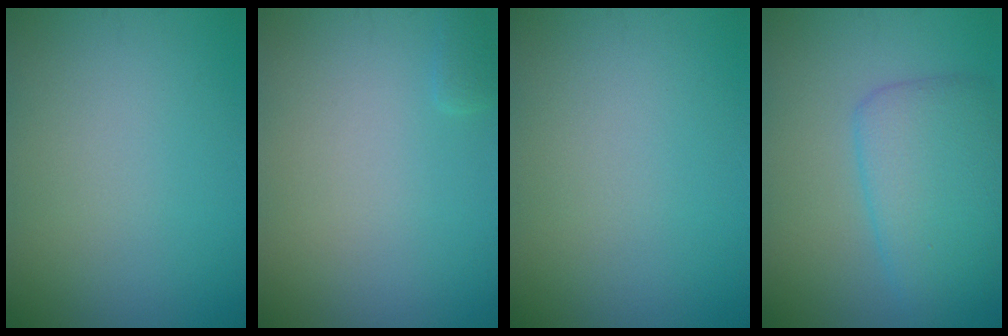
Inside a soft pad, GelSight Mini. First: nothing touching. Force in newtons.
{"total": 0.7, "press": 0.7, "slide": 0.1}
{"total": 0.0}
{"total": 5.4, "press": 5.4, "slide": 0.2}